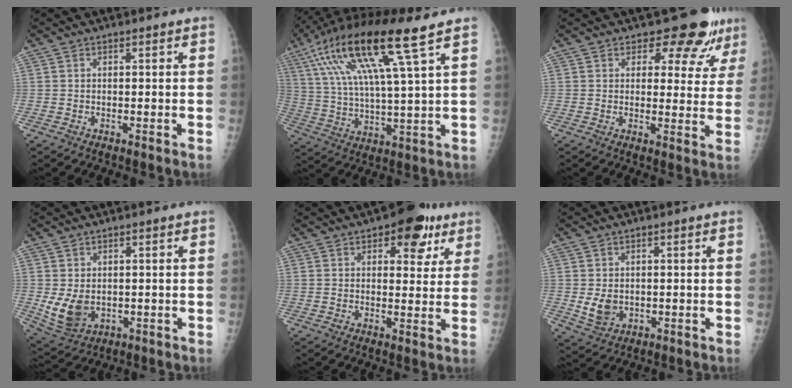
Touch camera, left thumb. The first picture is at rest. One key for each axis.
{"total": 18.6, "fx": 9.3, "fy": 2.1, "fz": 16.0, "tx": -0.315, "ty": -0.013, "tz": 0.169}
{"total": 9.0, "fx": 6.8, "fy": 4.7, "fz": 3.4, "tx": -0.001, "ty": -0.041, "tz": 0.070}
{"total": 7.3, "fx": -0.4, "fy": 5.3, "fz": 4.9, "tx": -0.085, "ty": -0.010, "tz": 0.011}
{"total": 9.4, "fx": 4.9, "fy": 5.3, "fz": 6.0, "tx": -0.032, "ty": -0.014, "tz": 0.058}
{"total": 4.7, "fx": -0.2, "fy": 3.7, "fz": 2.9, "tx": -0.038, "ty": -0.007, "tz": 0.009}